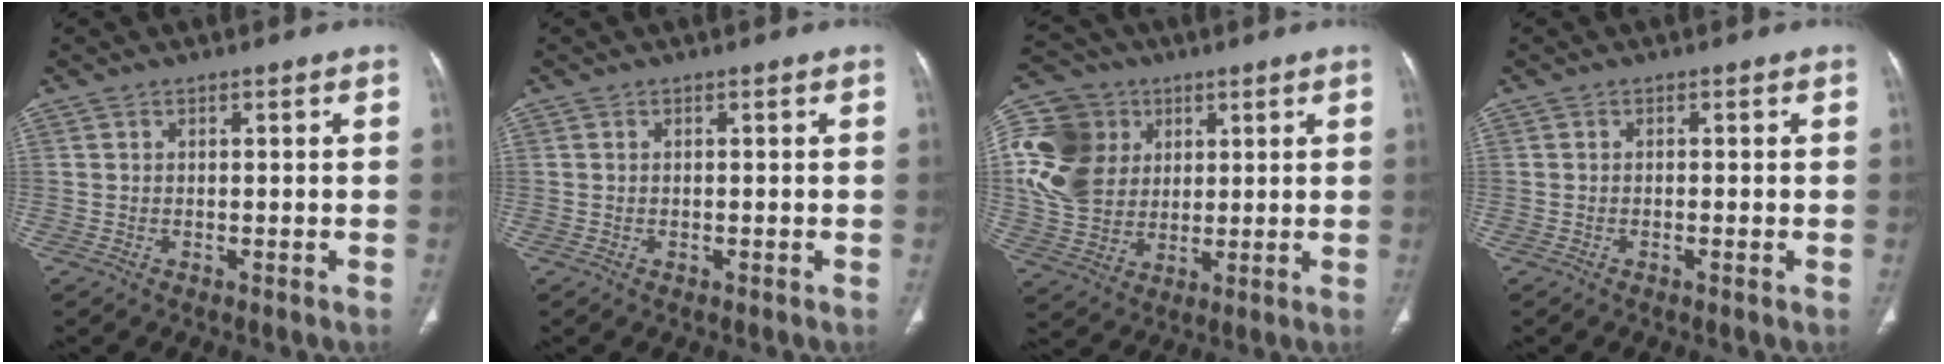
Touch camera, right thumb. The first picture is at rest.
{"total": 0.0}
{"total": 17.2, "force": [3.8, 14.1, 9.2], "torque": [-0.176, 0.007, 0.070]}
{"total": 0.9, "force": [-0.3, 0.1, 0.8], "torque": [-0.019, -0.002, -0.006]}